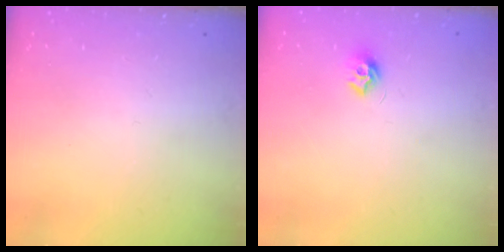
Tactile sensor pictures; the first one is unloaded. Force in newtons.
{"total": 7.6, "press": 7.6, "slide": 0.6}